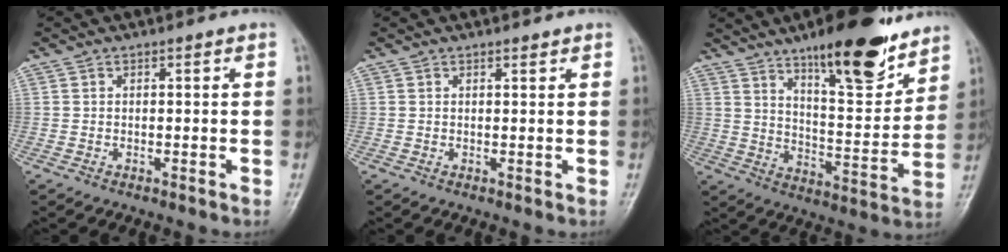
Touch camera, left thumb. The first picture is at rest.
{"total": 0.9, "force": [0.8, 0.1, 0.3], "torque": [-0.006, -0.007, 0.013]}
{"total": 18.1, "force": [12.5, 5.2, 12.1], "torque": [-0.142, -0.077, 0.198]}